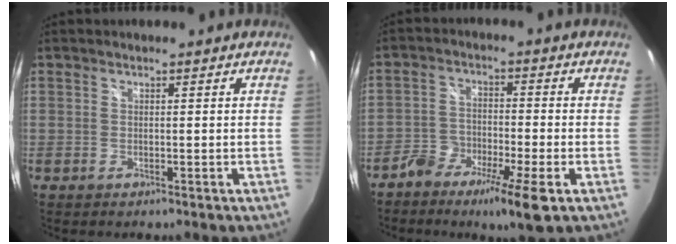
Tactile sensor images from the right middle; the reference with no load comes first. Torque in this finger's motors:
{"motor_torque": [0.06, -0.21, 0.15, 0.01]}